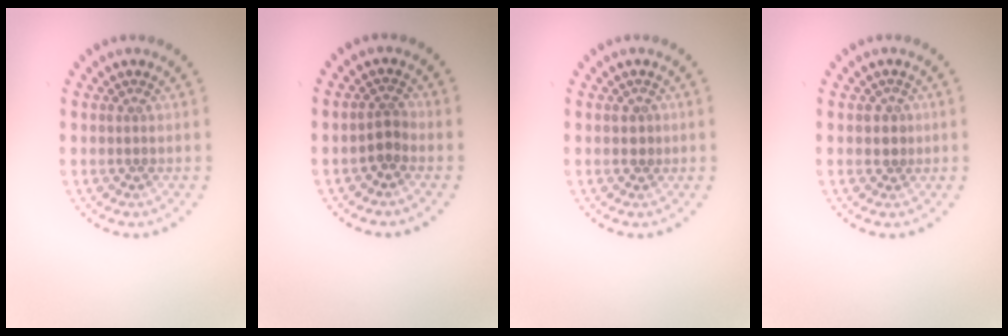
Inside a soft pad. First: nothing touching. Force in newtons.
{"total": 1.3, "press": 1.1, "slide": 0.8}
{"total": 0.9, "press": 0.8, "slide": 0.1}
{"total": 1.2, "press": 1.1, "slide": 0.5}